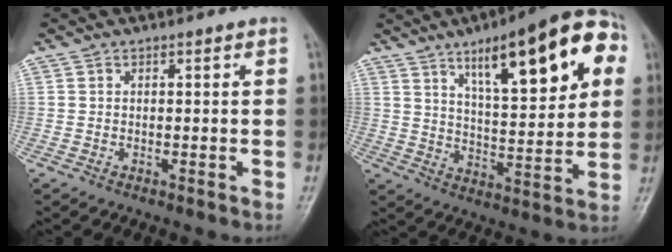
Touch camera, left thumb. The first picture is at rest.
{"total": 21.1, "force": [9.1, 6.9, 17.8], "torque": [-0.214, -0.016, 0.133]}